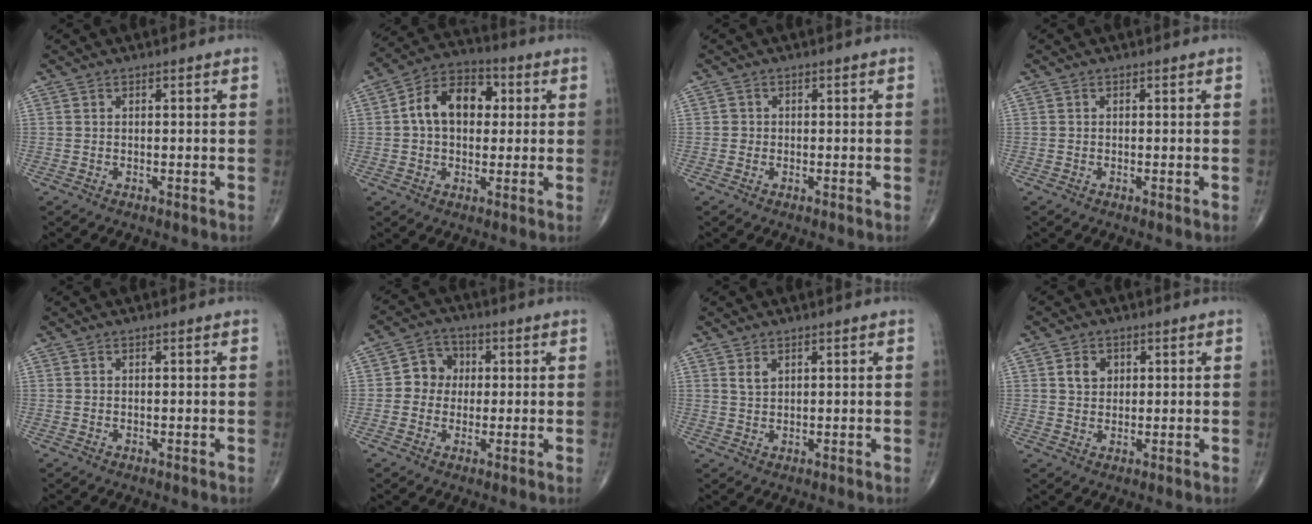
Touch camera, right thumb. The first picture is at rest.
{"total": 12.1, "force": [1.8, 8.3, 8.6], "torque": [-0.121, 0.025, 0.020]}
{"total": 0.8, "force": [-0.1, 0.8, 0.1], "torque": [0.003, 0.003, -0.003]}
{"total": 0.0}
{"total": 0.0}
{"total": 5.8, "force": [0.4, 5.3, 2.4], "torque": [-0.006, 0.011, -0.006]}
{"total": 1.7, "force": [1.0, 0.9, 1.0], "torque": [-0.017, -0.003, 0.025]}
{"total": 3.6, "force": [1.2, 2.9, 1.8], "torque": [-0.013, -0.004, 0.020]}